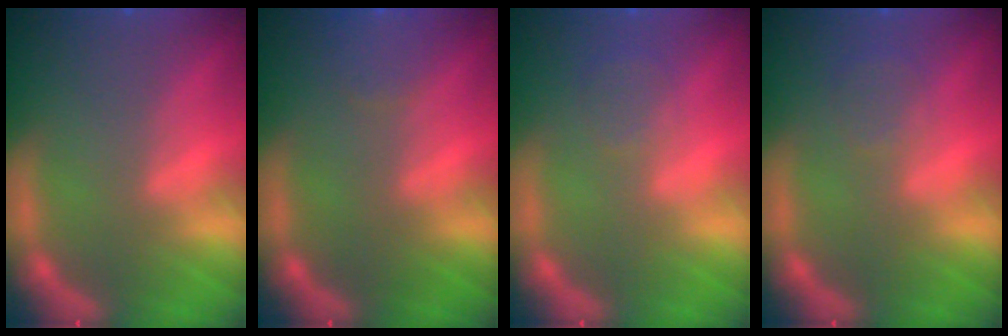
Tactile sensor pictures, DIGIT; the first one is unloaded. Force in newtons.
{"total": 1.9}
{"total": 1.5}
{"total": 1.5}